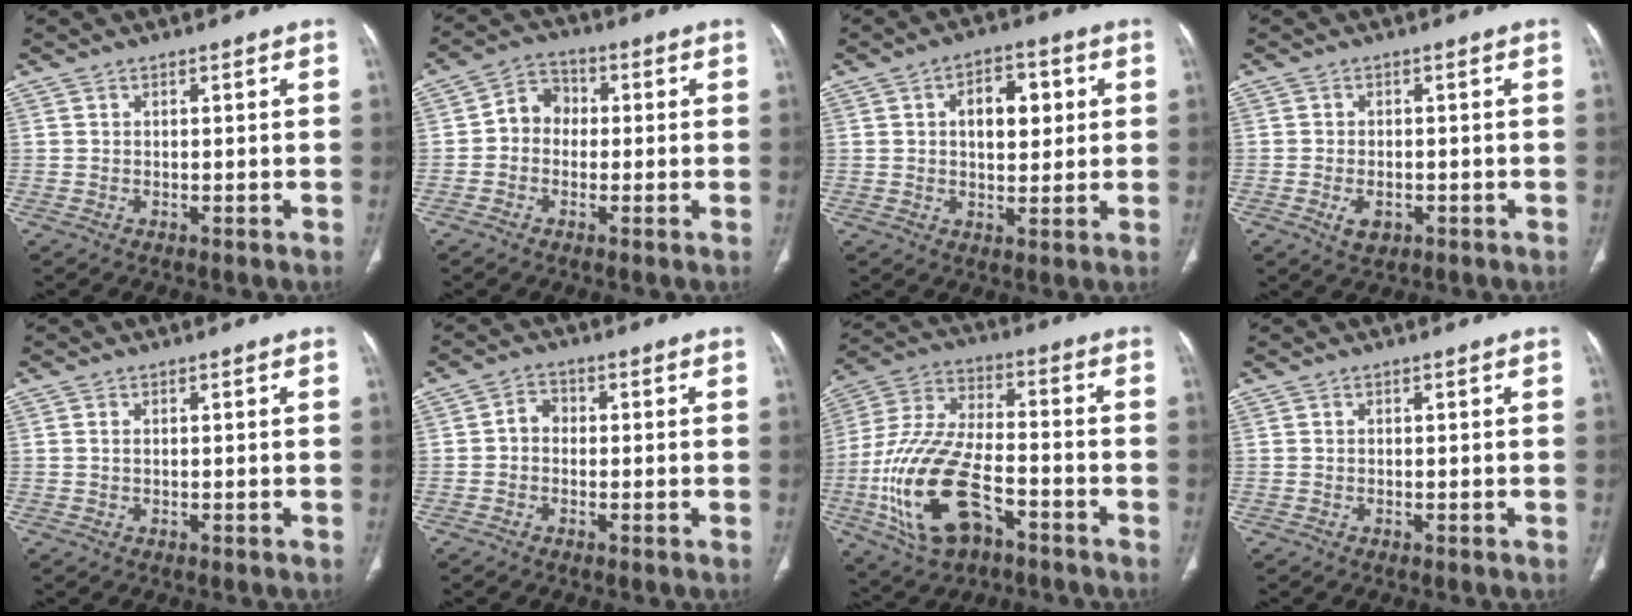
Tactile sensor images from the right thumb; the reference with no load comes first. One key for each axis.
{"total": 5.7, "fx": -0.3, "fy": 4.9, "fz": 2.9, "tx": -0.023, "ty": 0.024, "tz": -0.020}
{"total": 8.8, "fx": 2.0, "fy": 5.0, "fz": 6.9, "tx": -0.072, "ty": 0.003, "tz": 0.032}
{"total": 3.4, "fx": -1.3, "fy": 2.2, "fz": 2.3, "tx": -0.034, "ty": 0.004, "tz": -0.015}
{"total": 0.6, "fx": 0.2, "fy": 0.3, "fz": 0.5, "tx": -0.016, "ty": 0.004, "tz": 0.007}
{"total": 2.8, "fx": -0.3, "fy": 2.2, "fz": 1.6, "tx": -0.014, "ty": 0.014, "tz": -0.015}
{"total": 20.6, "fx": -7.8, "fy": 10.2, "fz": 16.1, "tx": -0.332, "ty": 0.030, "tz": -0.135}
{"total": 0.0}